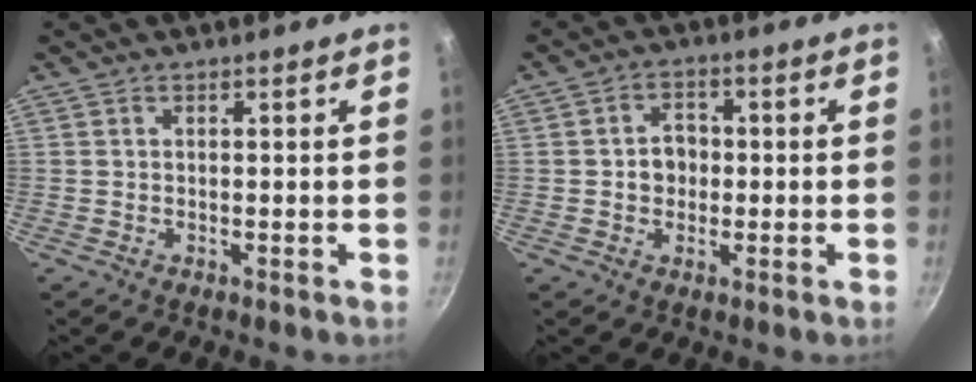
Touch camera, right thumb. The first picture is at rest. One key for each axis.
{"total": 4.9, "fx": -0.2, "fy": 4.2, "fz": 2.7, "tx": -0.012, "ty": 0.010, "tz": -0.008}